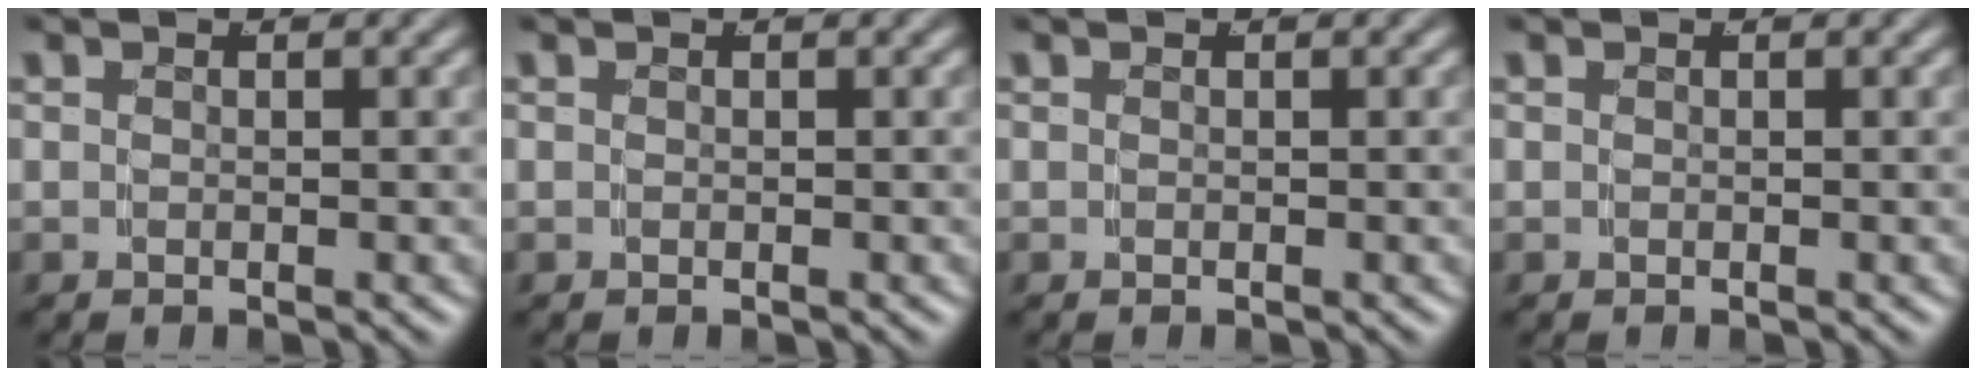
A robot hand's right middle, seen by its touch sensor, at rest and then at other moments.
{"total": 0.0}
{"total": 0.0}
{"total": 0.0}